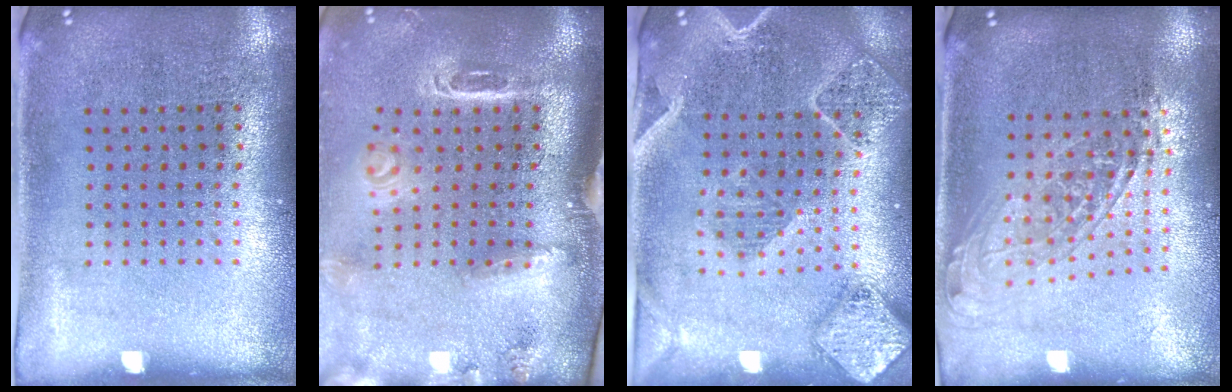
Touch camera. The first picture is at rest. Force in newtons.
{"total": 3.0, "press": 2.1, "slide": 2.2}
{"total": 2.4, "press": 2.2, "slide": 1.0}
{"total": 1.7, "press": 1.3, "slide": 1.0}